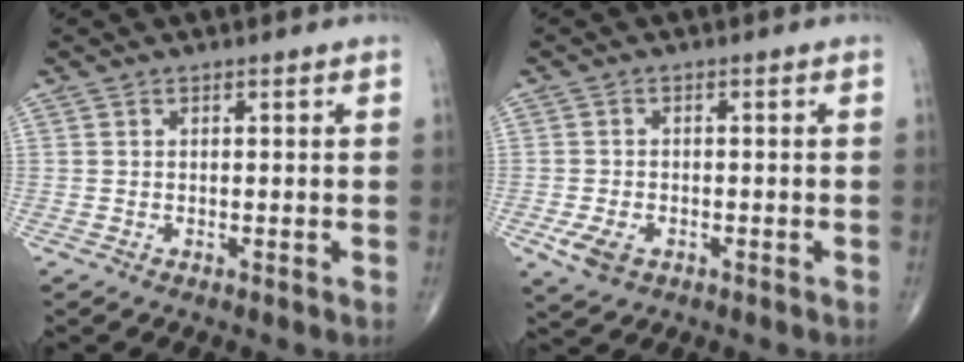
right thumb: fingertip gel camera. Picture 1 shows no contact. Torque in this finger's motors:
{"motor_torque": [0.33, 0.01, -0.08, -0.14, 0.02]}